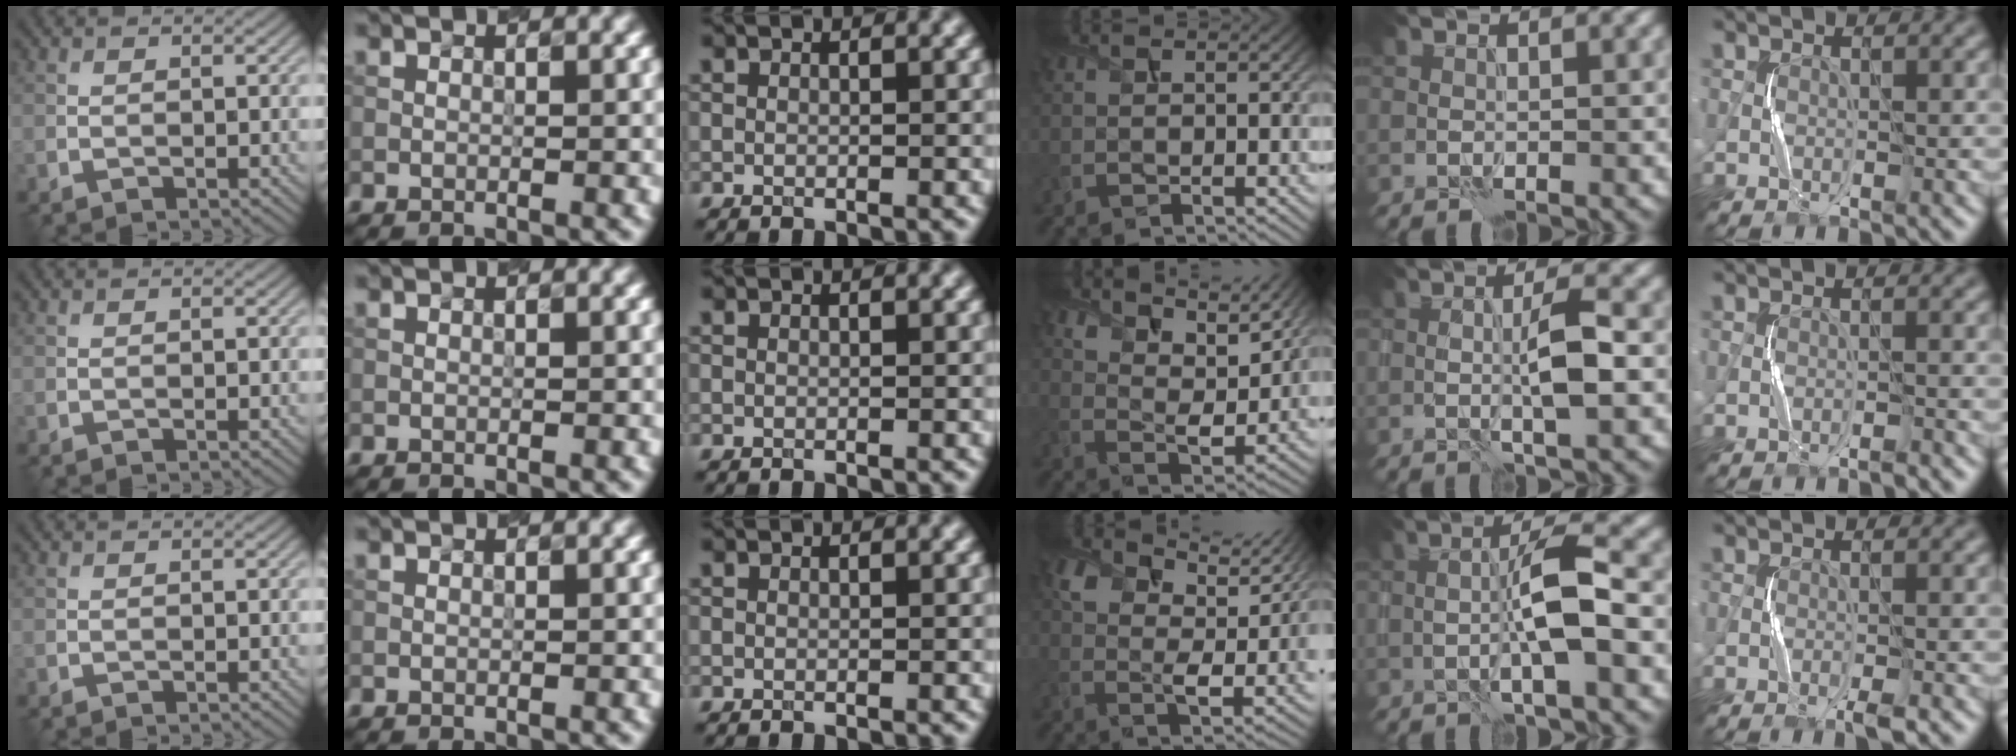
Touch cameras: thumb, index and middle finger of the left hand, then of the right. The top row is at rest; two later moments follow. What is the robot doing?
{"motion": "squeeze", "object": "stress ball aka squeeze ball"}